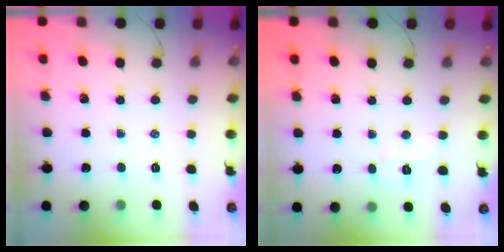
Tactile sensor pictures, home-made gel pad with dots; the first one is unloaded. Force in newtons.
{"total": 4.0, "press": 3.9, "slide": 0.9}